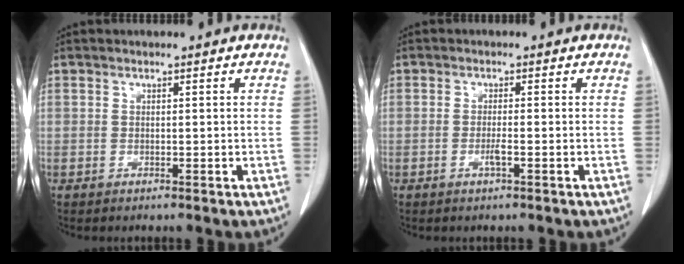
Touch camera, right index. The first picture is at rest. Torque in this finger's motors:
{"motor_torque": [0.06, 0.01, 0.05, 0.02]}